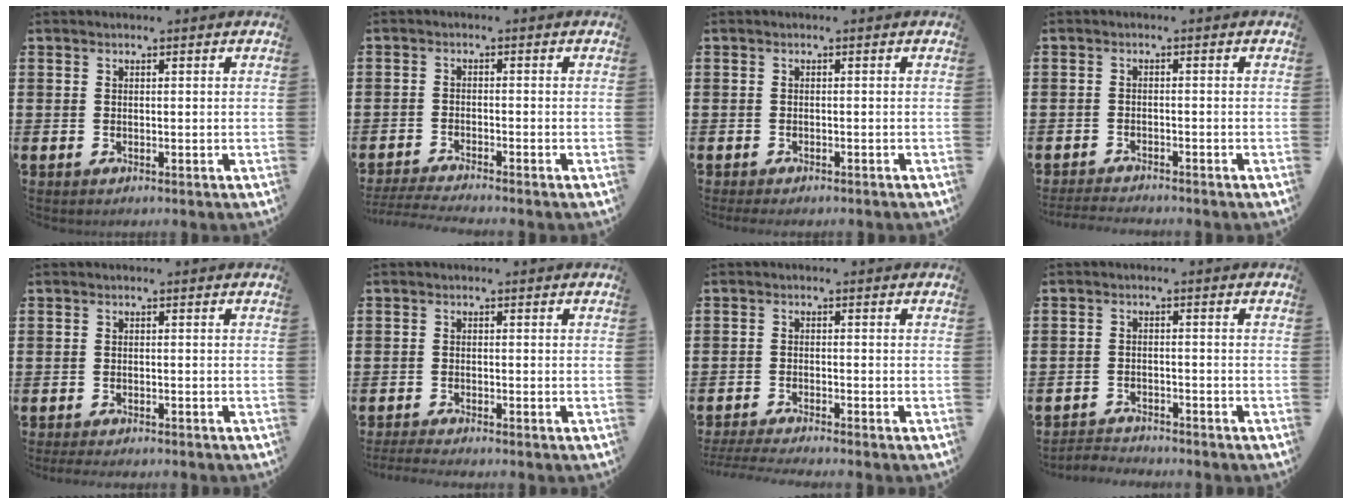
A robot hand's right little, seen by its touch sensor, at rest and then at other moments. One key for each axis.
{"total": 1.7, "fx": -1.5, "fy": -0.3, "fz": 0.7, "tx": -0.009, "ty": 0.002, "tz": -0.028}
{"total": 0.6, "fx": -0.6, "fy": 0.1, "fz": 0.3, "tx": -0.005, "ty": -0.002, "tz": -0.012}
{"total": 1.2, "fx": -1.2, "fy": -0.1, "fz": 0.2, "tx": -0.004, "ty": 0.002, "tz": -0.024}
{"total": 1.1, "fx": -1.0, "fy": 0.1, "fz": 0.4, "tx": -0.009, "ty": -0.001, "tz": -0.019}
{"total": 1.0, "fx": -0.7, "fy": -0.2, "fz": 0.8, "tx": -0.010, "ty": 0.001, "tz": -0.011}
{"total": 1.6, "fx": -1.4, "fy": -0.3, "fz": 0.7, "tx": -0.008, "ty": 0.003, "tz": -0.026}
{"total": 2.3, "fx": -2.3, "fy": 0.1, "fz": -0.2, "tx": -0.002, "ty": 0.002, "tz": -0.052}